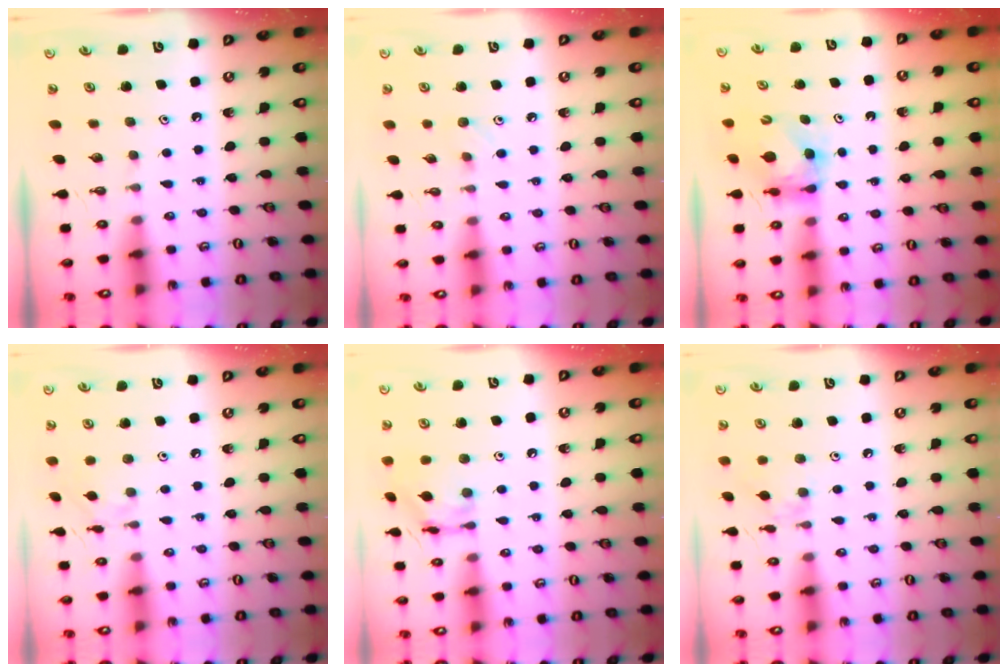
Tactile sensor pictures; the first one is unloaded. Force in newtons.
{"total": 3.7, "press": 3.6, "slide": 0.6}
{"total": 5.9, "press": 5.9, "slide": 0.6}
{"total": 2.1, "press": 2.1, "slide": 0.4}
{"total": 12.6, "press": 12.5, "slide": 0.9}
{"total": 4.5, "press": 4.4, "slide": 0.6}